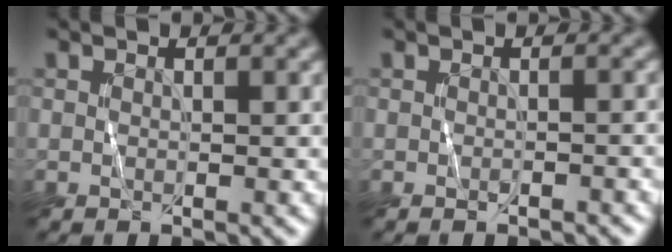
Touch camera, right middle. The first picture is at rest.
{"total": 1.3, "force": [-0.8, 0.1, 1.0], "torque": [-0.009, 0.000, -0.012]}